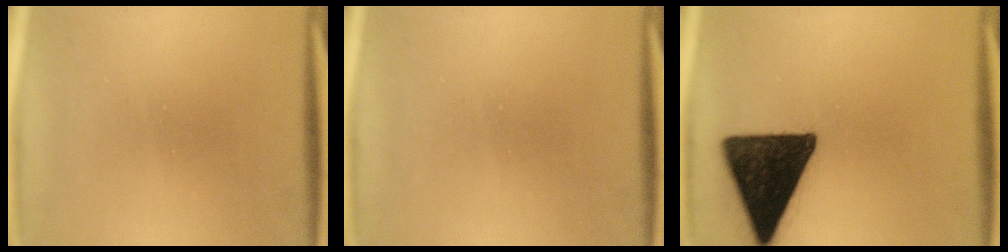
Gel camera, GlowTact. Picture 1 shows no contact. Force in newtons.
{"total": 0.0}
{"total": 17.4}